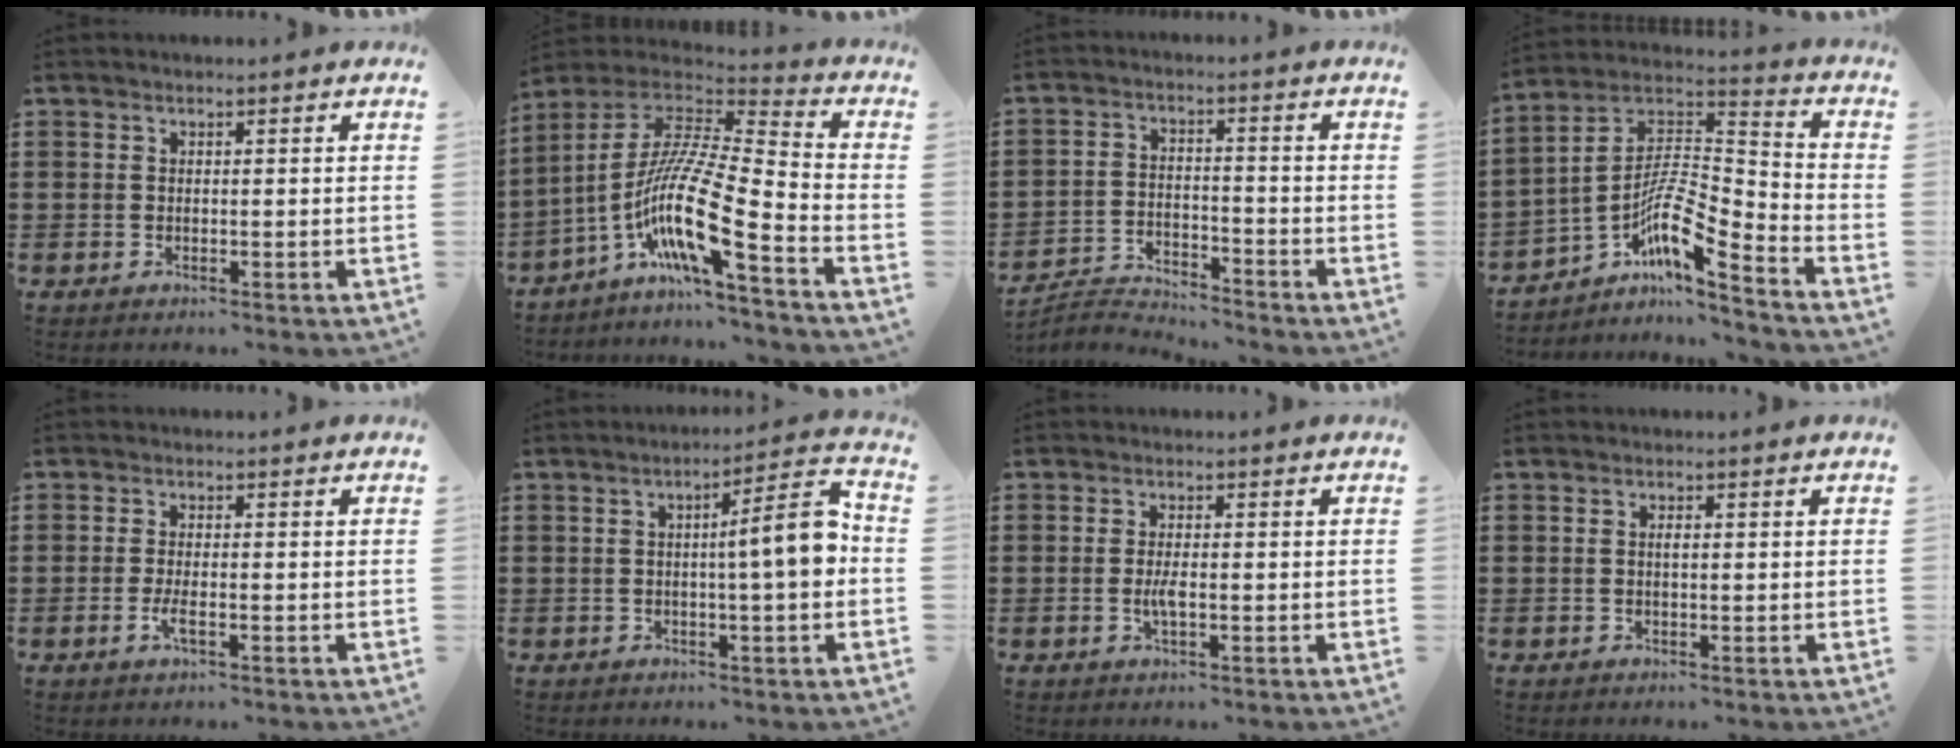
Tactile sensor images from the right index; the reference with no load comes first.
{"total": 14.5, "force": [-7.2, 2.0, 12.4], "torque": [-0.275, -0.026, -0.150]}
{"total": 3.6, "force": [-3.6, 0.3, 0.2], "torque": [-0.018, 0.004, -0.079]}
{"total": 9.2, "force": [-5.1, 1.6, 7.5], "torque": [-0.155, -0.022, -0.106]}
{"total": 2.5, "force": [-1.0, 0.4, 2.2], "torque": [-0.053, -0.009, -0.021]}
{"total": 8.1, "force": [0.1, 0.8, 8.0], "torque": [-0.118, -0.010, -0.007]}
{"total": 2.6, "force": [-0.6, 0.5, 2.4], "torque": [-0.051, -0.006, -0.013]}
{"total": 0.9, "force": [0.1, 0.3, 0.8], "torque": [-0.016, -0.002, 0.002]}